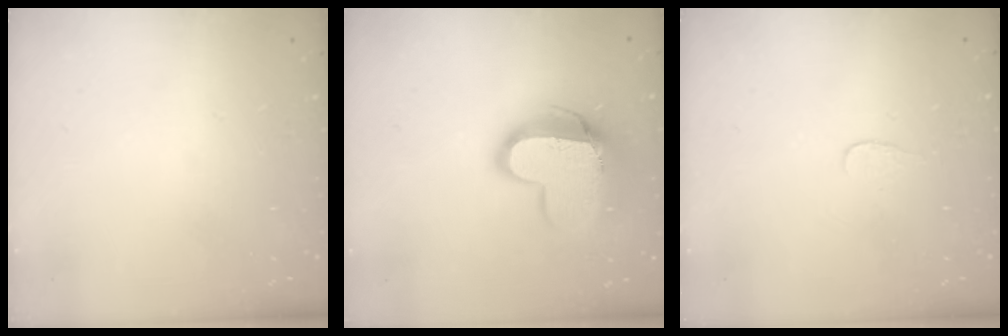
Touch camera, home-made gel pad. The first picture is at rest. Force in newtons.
{"total": 14.4, "press": 14.3, "slide": 1.4}
{"total": 3.0, "press": 3.0, "slide": 0.2}